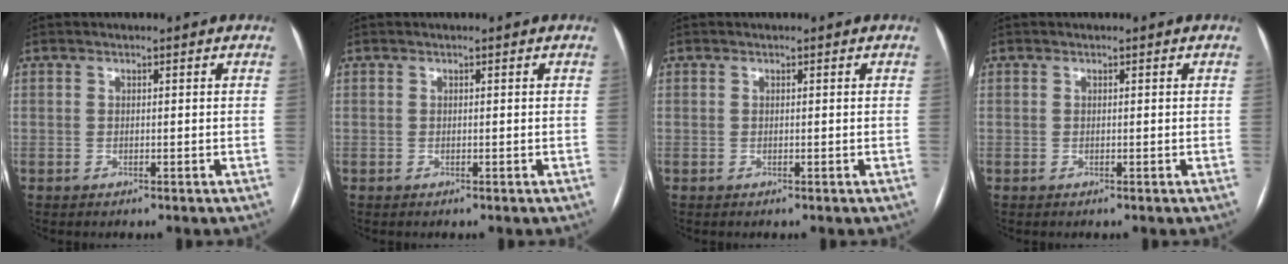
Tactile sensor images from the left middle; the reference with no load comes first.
{"total": 0.0}
{"total": 0.0}
{"total": 0.0}